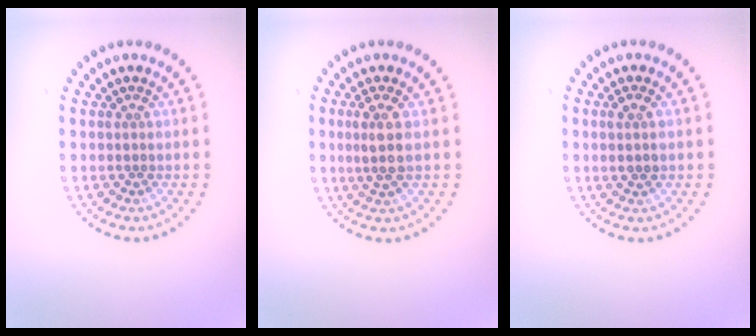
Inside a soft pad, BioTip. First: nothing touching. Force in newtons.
{"total": 2.2, "press": 1.9, "slide": 1.2}
{"total": 1.7, "press": 1.6, "slide": 0.6}